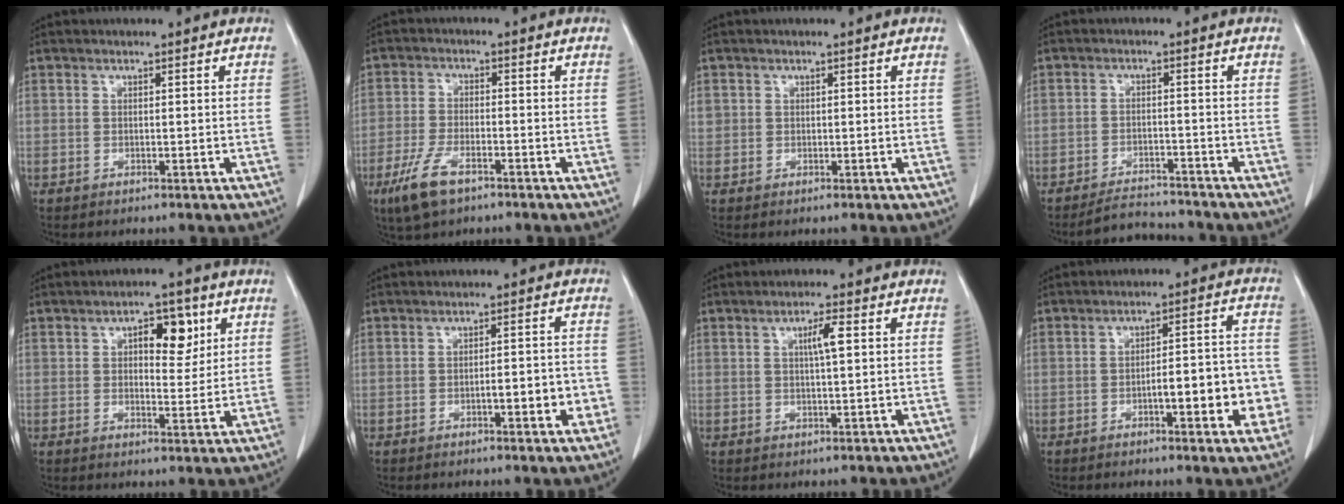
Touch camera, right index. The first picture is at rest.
{"total": 7.1, "force": [-4.4, 2.4, 5.0], "torque": [-0.111, -0.012, -0.079]}
{"total": 1.5, "force": [0.4, 1.5, 0.4], "torque": [-0.002, 0.012, 0.009]}
{"total": 5.2, "force": [-5.0, 1.3, 0.1], "torque": [0.000, 0.000, -0.081]}
{"total": 6.2, "force": [2.4, 2.9, 4.9], "torque": [-0.067, 0.008, 0.036]}
{"total": 4.8, "force": [-1.6, 1.1, 4.4], "torque": [-0.061, 0.006, -0.017]}
{"total": 3.4, "force": [0.9, 0.2, 3.2], "torque": [-0.056, 0.002, 0.014]}
{"total": 9.7, "force": [-3.0, 2.4, 9.0], "torque": [-0.111, 0.028, -0.035]}